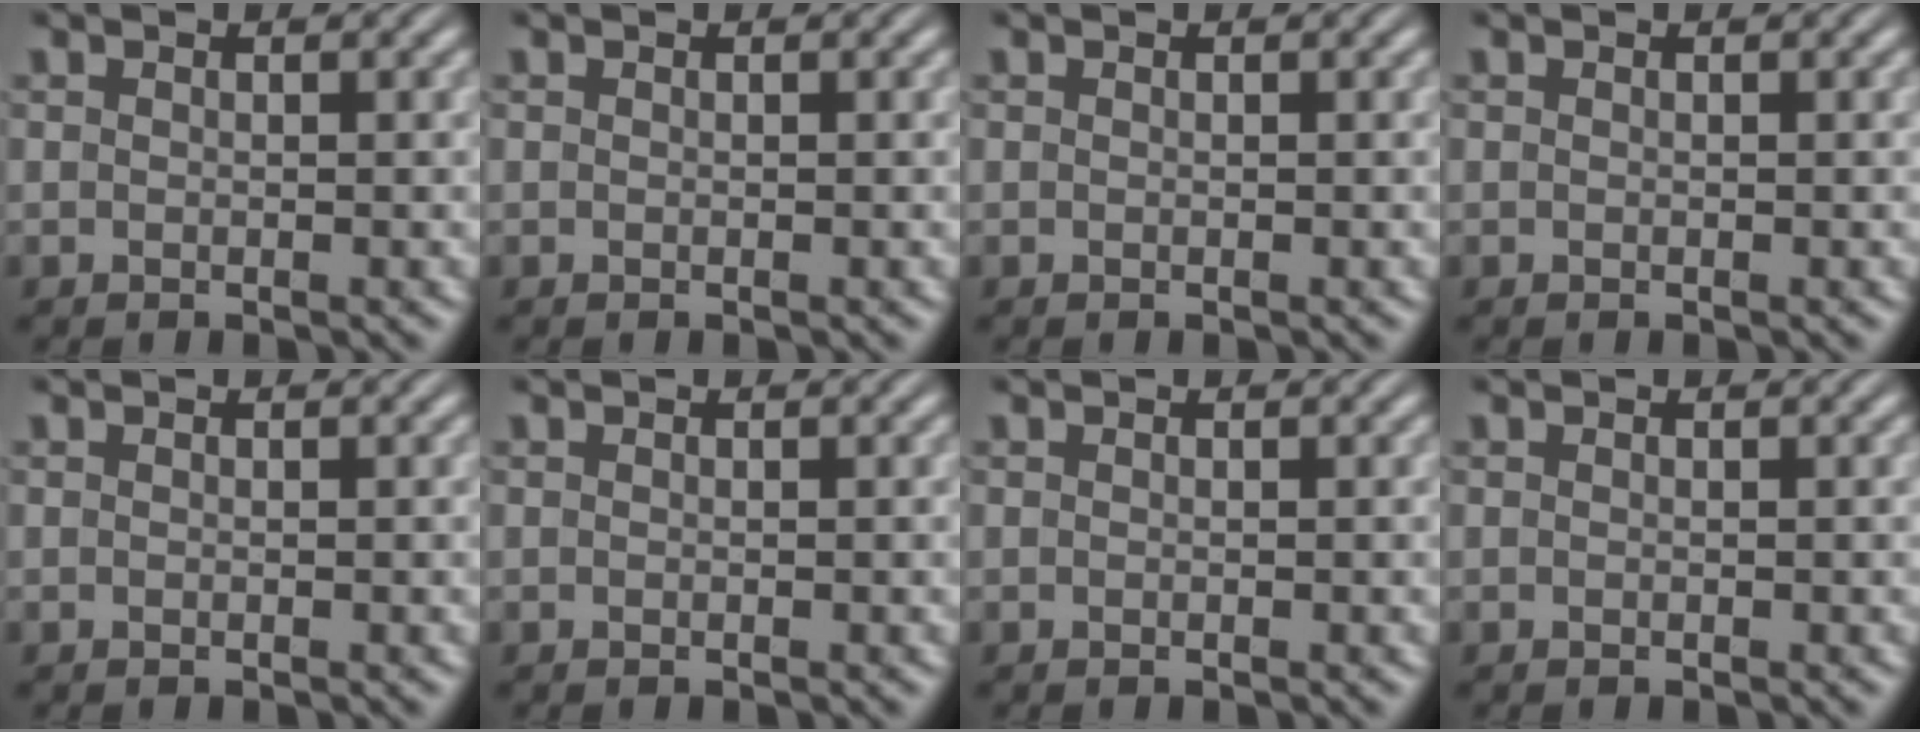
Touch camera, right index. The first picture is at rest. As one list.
[{"total": 0.0}, {"total": 0.0}, {"total": 0.0}, {"total": 0.0}, {"total": 0.0}, {"total": 0.0}, {"total": 0.0}]